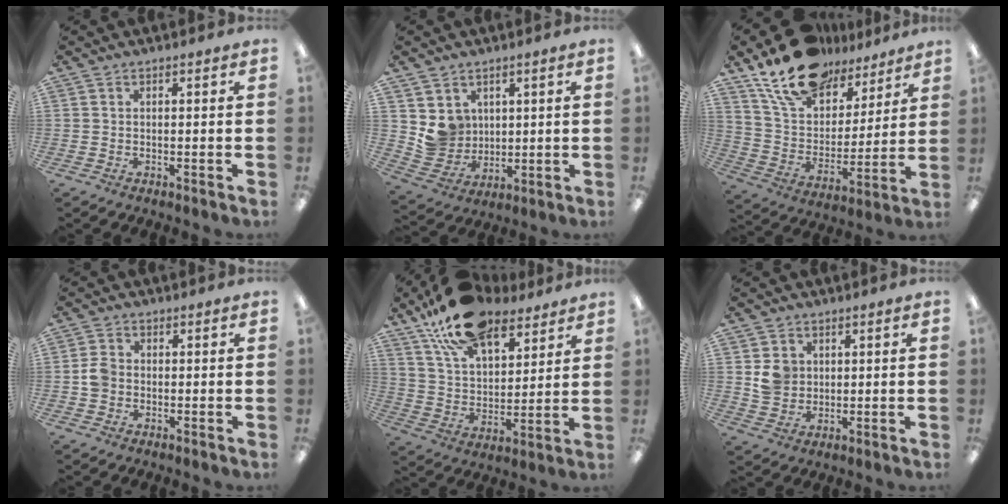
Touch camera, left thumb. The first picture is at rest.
{"total": 7.6, "force": [3.4, 6.7, 0.6], "torque": [-0.021, -0.017, 0.074]}
{"total": 18.7, "force": [13.8, 9.9, 7.7], "torque": [-0.149, -0.079, 0.251]}
{"total": 3.6, "force": [-0.4, 3.0, 1.9], "torque": [-0.033, 0.009, -0.007]}
{"total": 18.6, "force": [12.7, 9.2, 9.9], "torque": [-0.184, -0.055, 0.230]}
{"total": 5.7, "force": [1.9, 5.2, 1.7], "torque": [-0.023, 0.003, 0.034]}